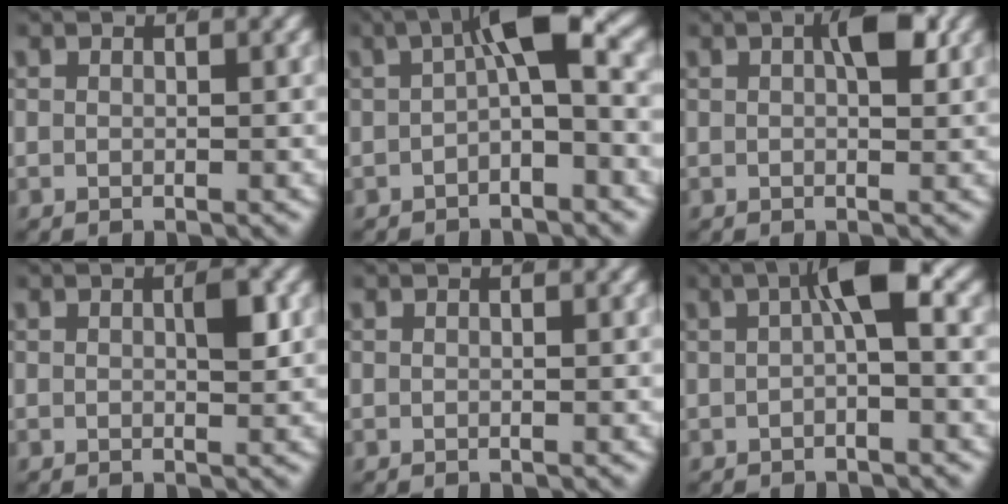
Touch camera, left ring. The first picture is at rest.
{"total": 4.7, "force": [0.2, 0.8, 4.6], "torque": [-0.075, -0.001, 0.006]}
{"total": 3.1, "force": [0.9, 0.8, 2.8], "torque": [-0.041, 0.004, 0.012]}
{"total": 1.7, "force": [0.2, 0.5, 1.6], "torque": [-0.026, 0.000, 0.001]}
{"total": 0.0}
{"total": 3.9, "force": [0.6, 0.4, 3.8], "torque": [-0.059, 0.008, 0.009]}